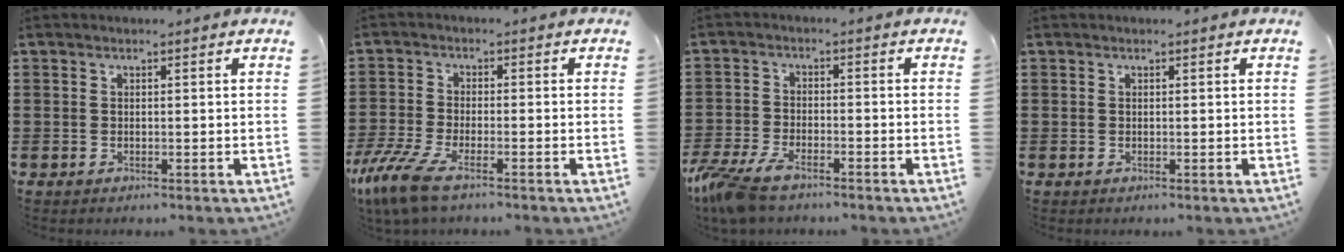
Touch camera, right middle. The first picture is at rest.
{"total": 6.3, "force": [-4.2, 1.3, 4.5], "torque": [-0.123, -0.021, -0.088]}
{"total": 5.7, "force": [-4.4, 1.5, 3.3], "torque": [-0.097, -0.011, -0.094]}
{"total": 0.0}